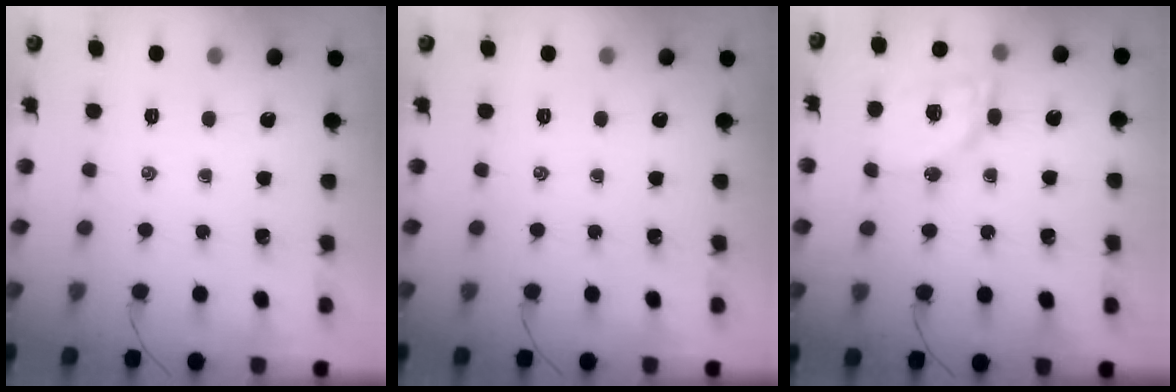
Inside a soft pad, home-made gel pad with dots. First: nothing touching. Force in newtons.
{"total": 0.0}
{"total": 13.9, "press": 13.6, "slide": 2.9}